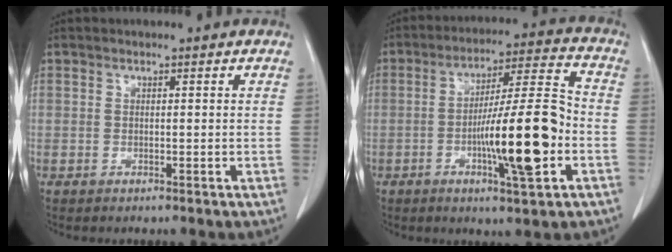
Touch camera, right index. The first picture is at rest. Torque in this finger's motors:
{"motor_torque": [1.30, -0.84, 0.42, 0.17]}